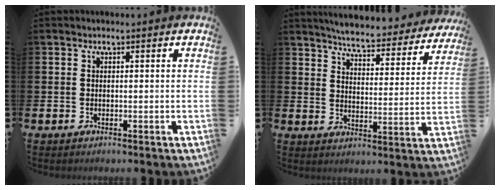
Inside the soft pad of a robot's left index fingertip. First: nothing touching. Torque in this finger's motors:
{"motor_torque": [1.10, -1.05, 0.19, 0.05]}